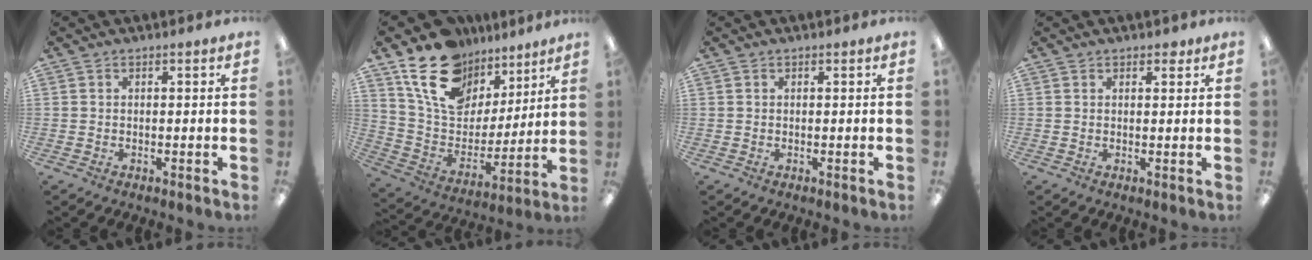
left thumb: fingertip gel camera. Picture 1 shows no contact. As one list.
[{"total": 18.9, "force": [11.8, 12.3, 8.2], "torque": [-0.154, -0.057, 0.220]}, {"total": 0.0}, {"total": 1.5, "force": [1.2, 0.8, 0.6], "torque": [0.004, -0.006, 0.018]}]